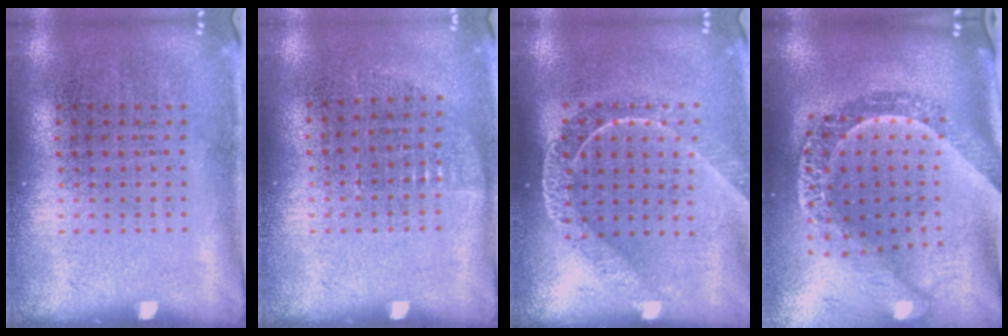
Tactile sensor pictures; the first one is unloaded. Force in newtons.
{"total": 0.7, "press": 0.6, "slide": 0.3}
{"total": 1.7, "press": 1.5, "slide": 0.9}
{"total": 3.0, "press": 2.3, "slide": 1.9}